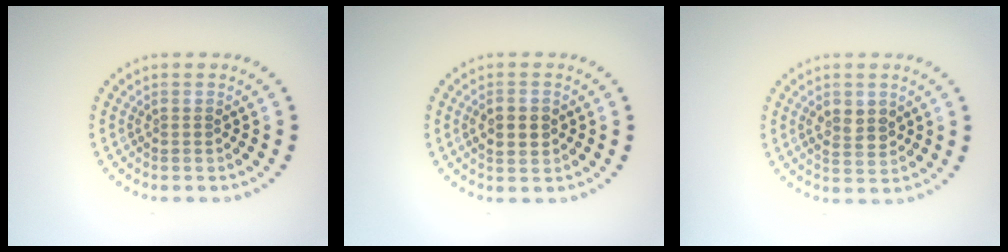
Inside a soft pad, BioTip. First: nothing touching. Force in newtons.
{"total": 2.5, "press": 2.5, "slide": 0.1}
{"total": 2.4, "press": 2.4, "slide": 0.3}